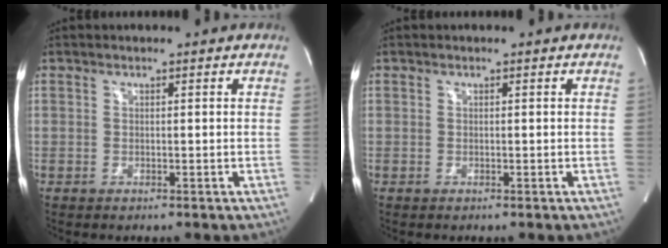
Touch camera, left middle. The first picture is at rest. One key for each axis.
{"total": 0.0}